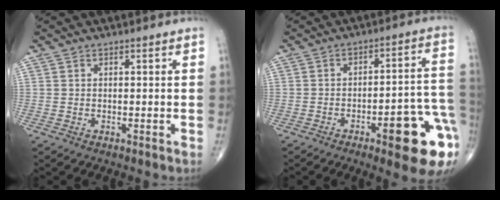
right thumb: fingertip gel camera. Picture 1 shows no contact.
{"total": 16.6, "force": [-7.0, 4.1, 14.5], "torque": [-0.130, 0.042, -0.081]}